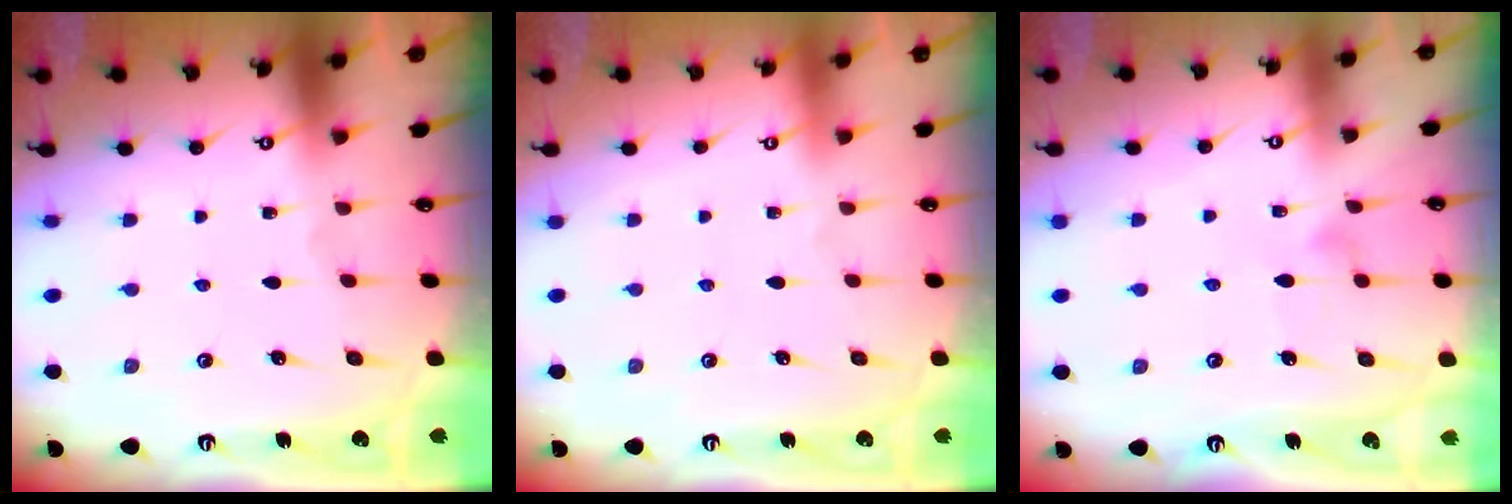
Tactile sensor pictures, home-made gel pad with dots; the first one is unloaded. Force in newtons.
{"total": 3.9, "press": 3.9, "slide": 0.1}
{"total": 6.6, "press": 6.6, "slide": 0.4}